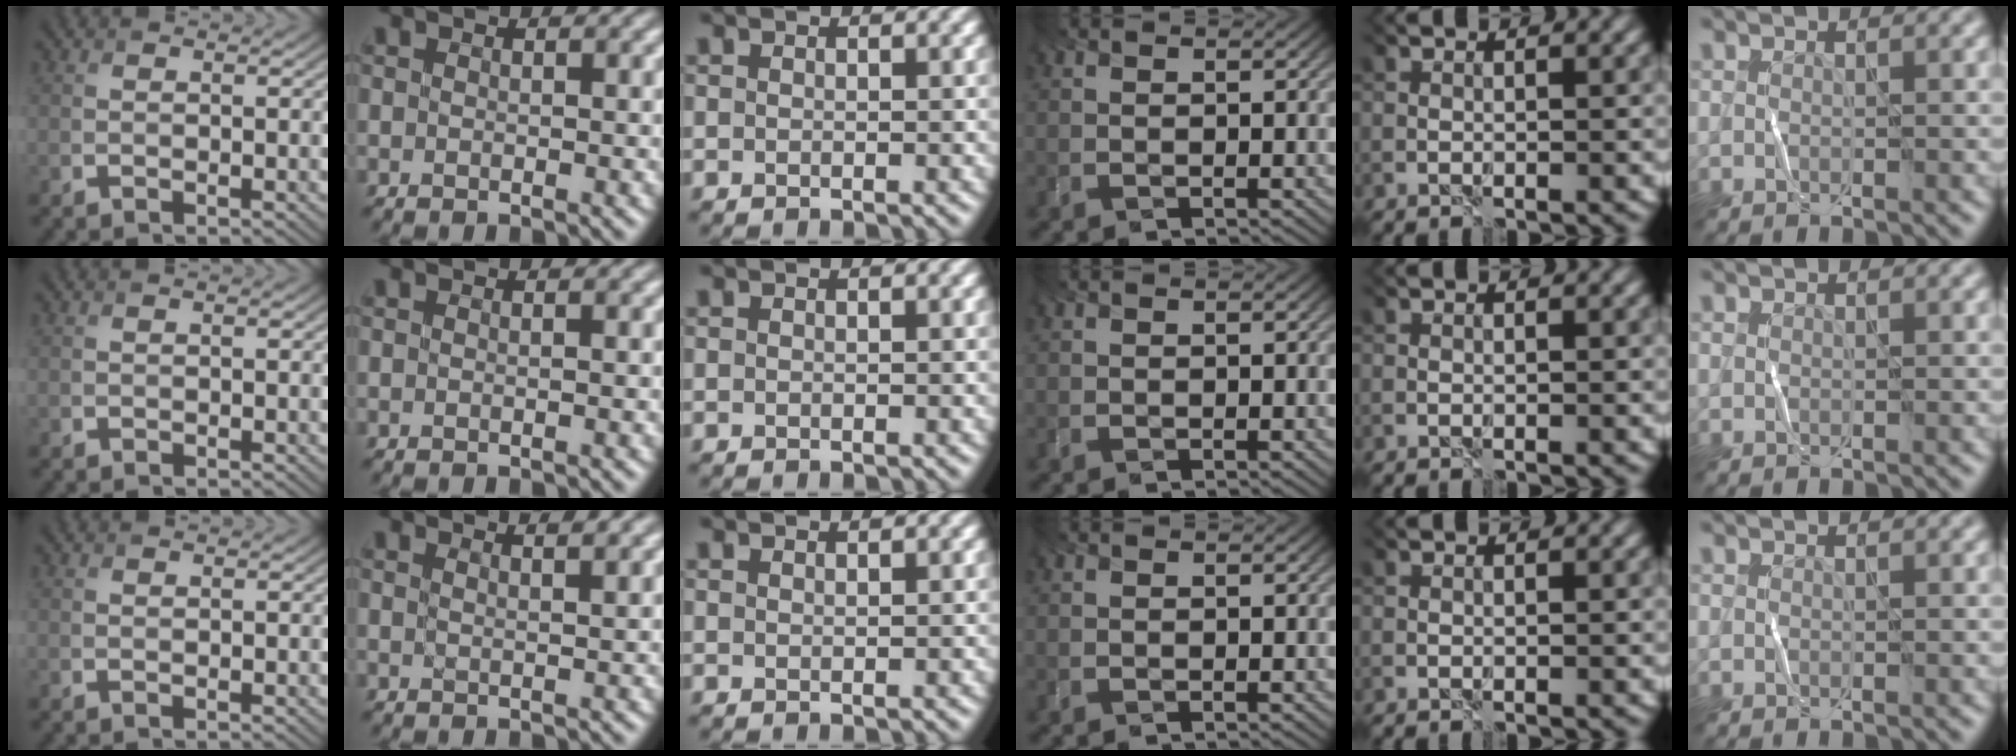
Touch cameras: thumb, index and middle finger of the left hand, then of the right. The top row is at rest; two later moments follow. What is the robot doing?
{"motion": "fold", "object": "bandana"}